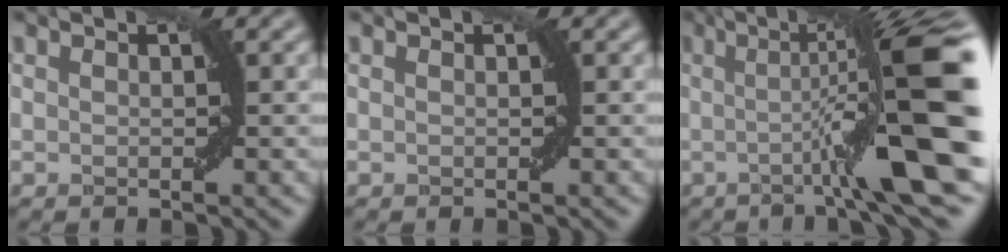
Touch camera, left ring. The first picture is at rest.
{"total": 0.0}
{"total": 9.7, "force": [-2.7, 1.7, 9.2], "torque": [-0.124, -0.001, -0.042]}